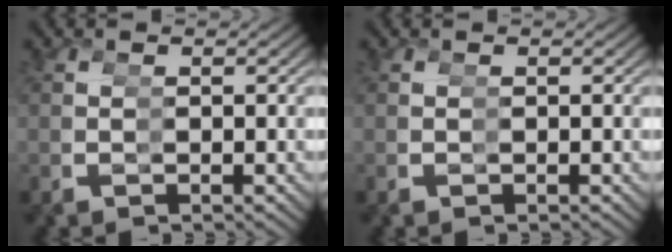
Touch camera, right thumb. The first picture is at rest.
{"total": 0.0}